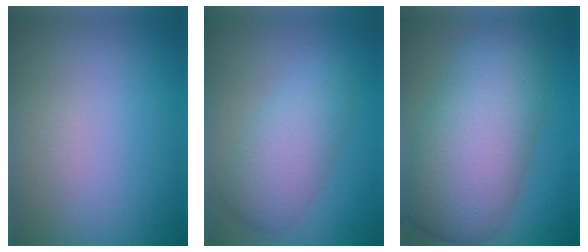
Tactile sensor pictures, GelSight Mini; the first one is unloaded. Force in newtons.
{"total": 4.5, "press": 4.5, "slide": 0.1}
{"total": 11.1, "press": 11.0, "slide": 0.5}